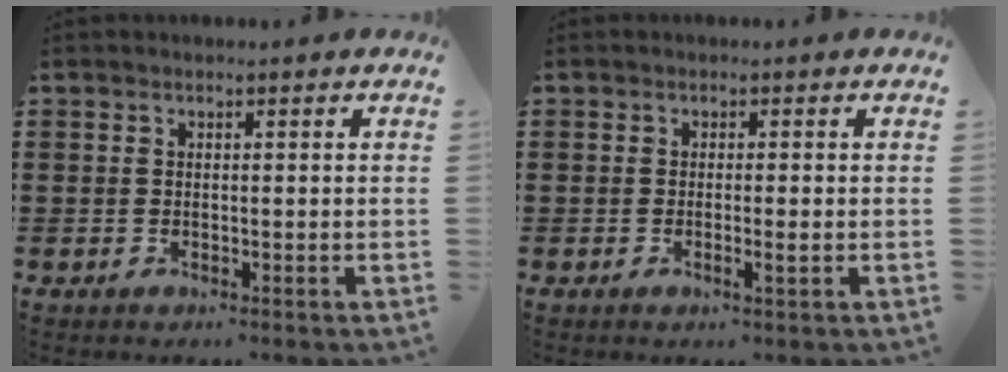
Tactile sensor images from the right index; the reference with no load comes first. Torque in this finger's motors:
{"motor_torque": [-0.32, 0.12, 0.00, -0.01]}